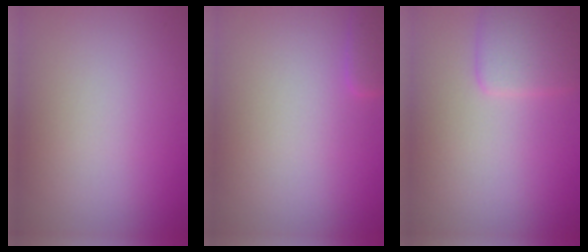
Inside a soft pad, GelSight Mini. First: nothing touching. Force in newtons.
{"total": 1.2, "press": 1.2, "slide": 0.1}
{"total": 2.6, "press": 2.6, "slide": 0.1}